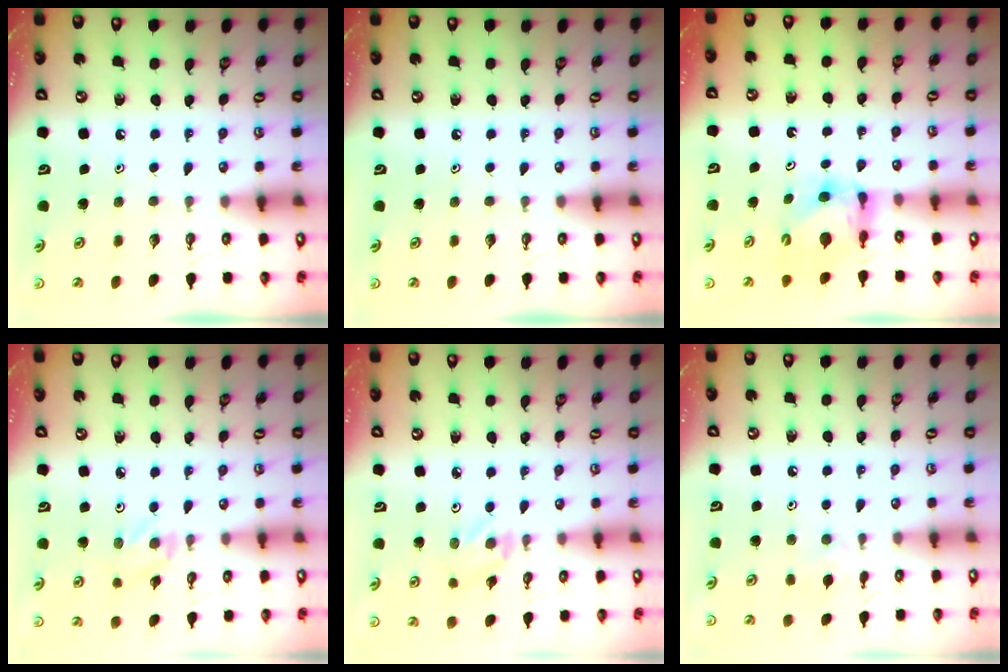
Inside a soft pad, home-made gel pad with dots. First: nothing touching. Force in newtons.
{"total": 0.0}
{"total": 6.4, "press": 6.3, "slide": 0.7}
{"total": 1.6, "press": 1.5, "slide": 0.3}
{"total": 2.1, "press": 2.0, "slide": 0.4}
{"total": 5.0, "press": 4.9, "slide": 0.6}